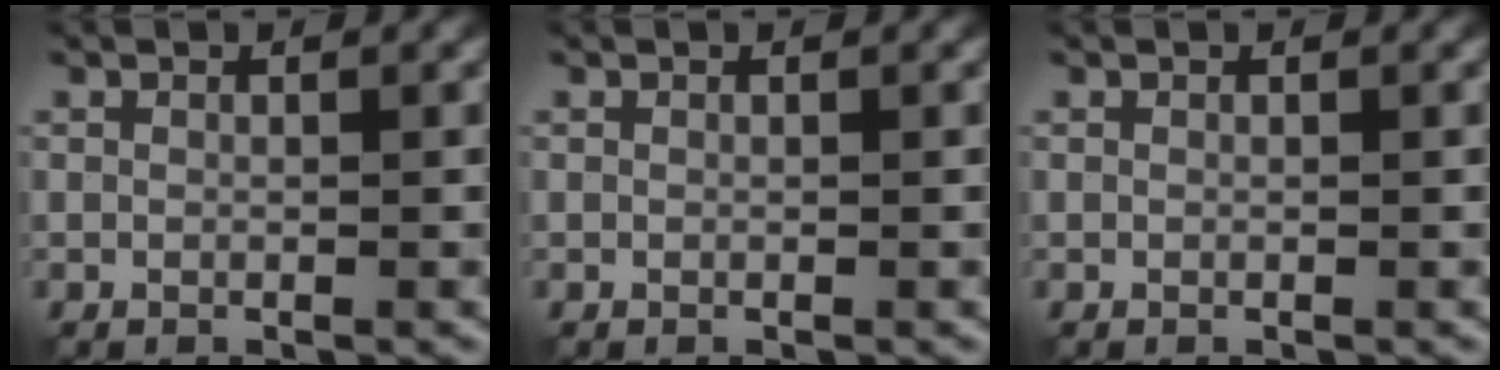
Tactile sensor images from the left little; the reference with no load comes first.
{"total": 0.0}
{"total": 0.0}